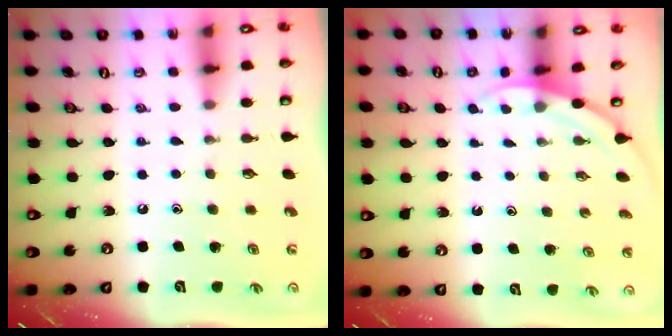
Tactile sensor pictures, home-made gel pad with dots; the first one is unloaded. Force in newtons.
{"total": 2.6, "press": 2.6, "slide": 0.1}